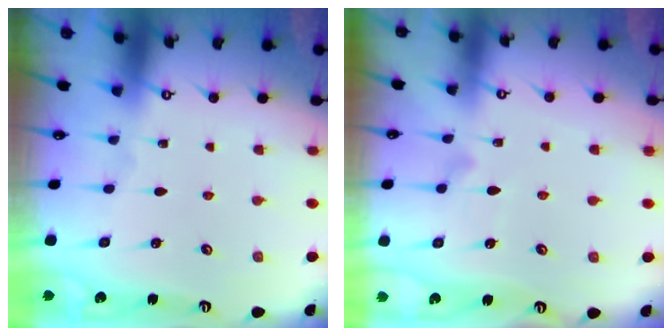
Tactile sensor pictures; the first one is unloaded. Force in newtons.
{"total": 9.0, "press": 9.0, "slide": 0.5}